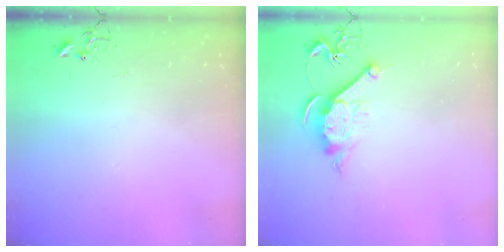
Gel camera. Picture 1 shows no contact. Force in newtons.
{"total": 10.3, "press": 10.3, "slide": 0.6}